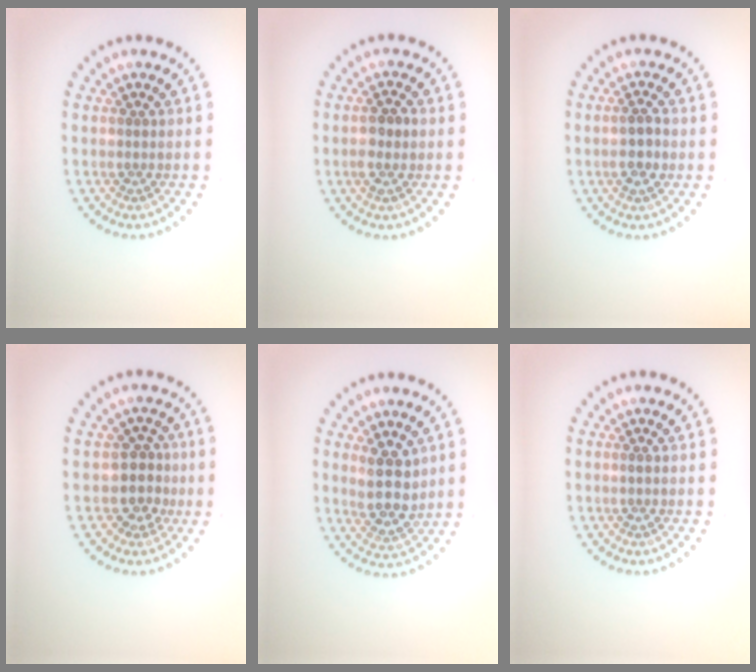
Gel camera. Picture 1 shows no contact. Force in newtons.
{"total": 1.9, "press": 1.9, "slide": 0.5}
{"total": 2.3, "press": 2.2, "slide": 0.5}
{"total": 2.6, "press": 2.1, "slide": 1.4}
{"total": 3.7, "press": 3.4, "slide": 1.4}
{"total": 0.7, "press": 0.6, "slide": 0.3}